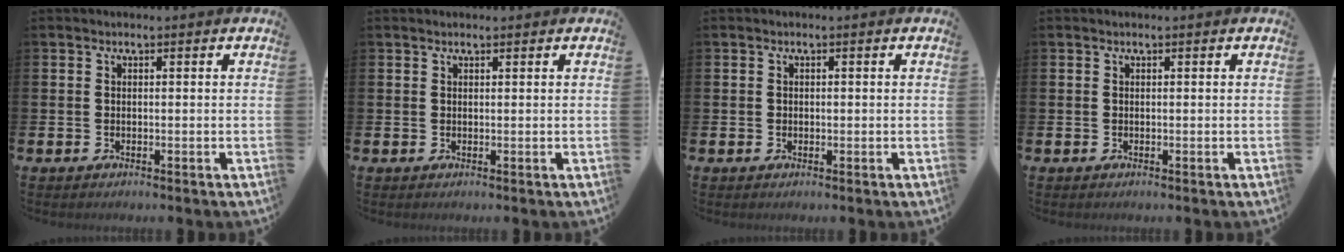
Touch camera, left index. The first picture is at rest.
{"total": 0.8, "force": [0.7, 0.2, 0.3], "torque": [-0.001, 0.000, 0.012]}
{"total": 0.5, "force": [0.1, 0.5, 0.2], "torque": [0.001, 0.002, -0.001]}
{"total": 0.0}